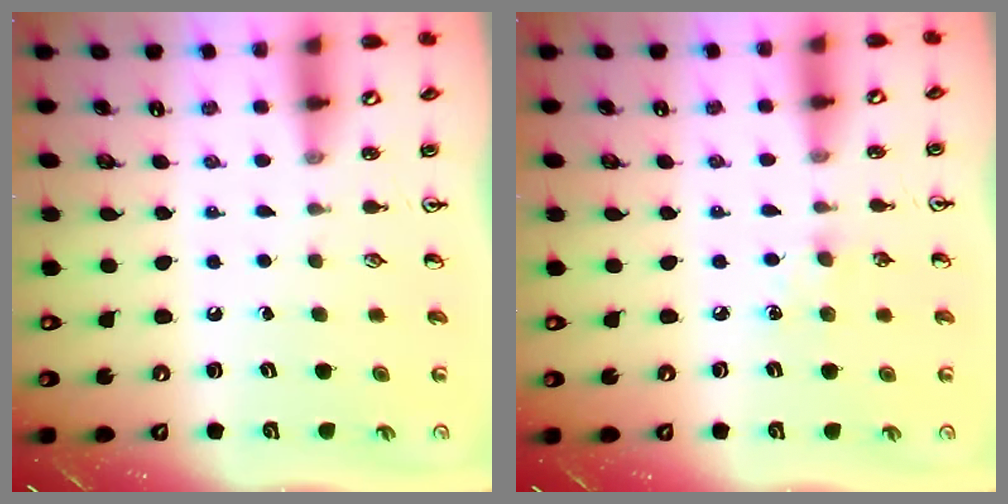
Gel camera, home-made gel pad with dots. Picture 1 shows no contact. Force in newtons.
{"total": 4.9, "press": 4.9, "slide": 0.7}